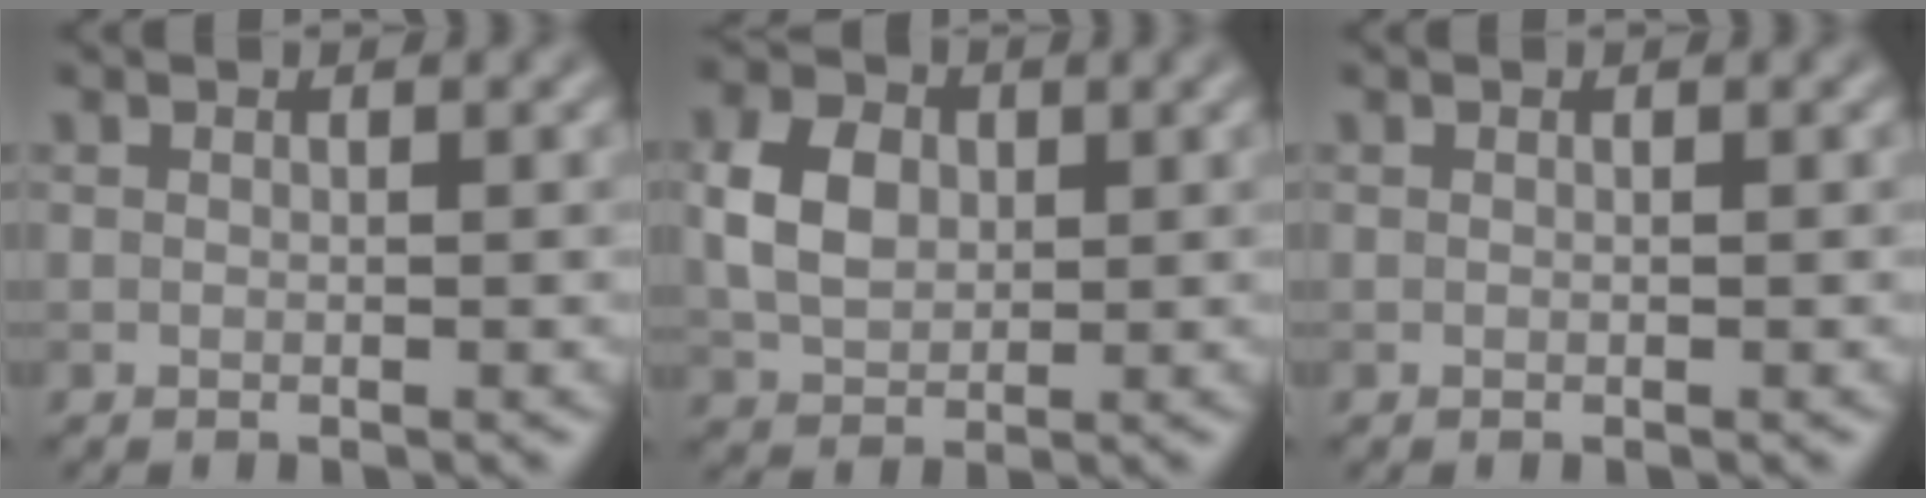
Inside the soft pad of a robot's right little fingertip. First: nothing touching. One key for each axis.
{"total": 4.7, "fx": 0.7, "fy": 3.5, "fz": 3.1, "tx": -0.069, "ty": 0.005, "tz": 0.011}
{"total": 0.0}